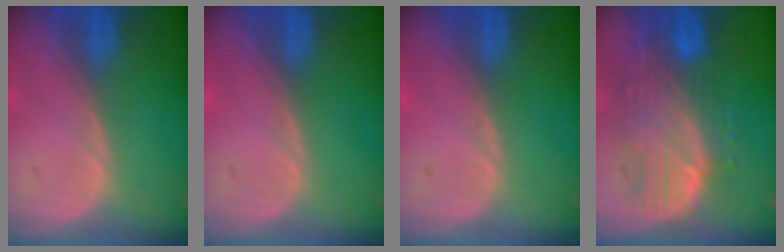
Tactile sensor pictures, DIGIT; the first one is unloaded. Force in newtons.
{"total": 0.0}
{"total": 0.0}
{"total": 10.3, "press": 8.9, "slide": 5.1}